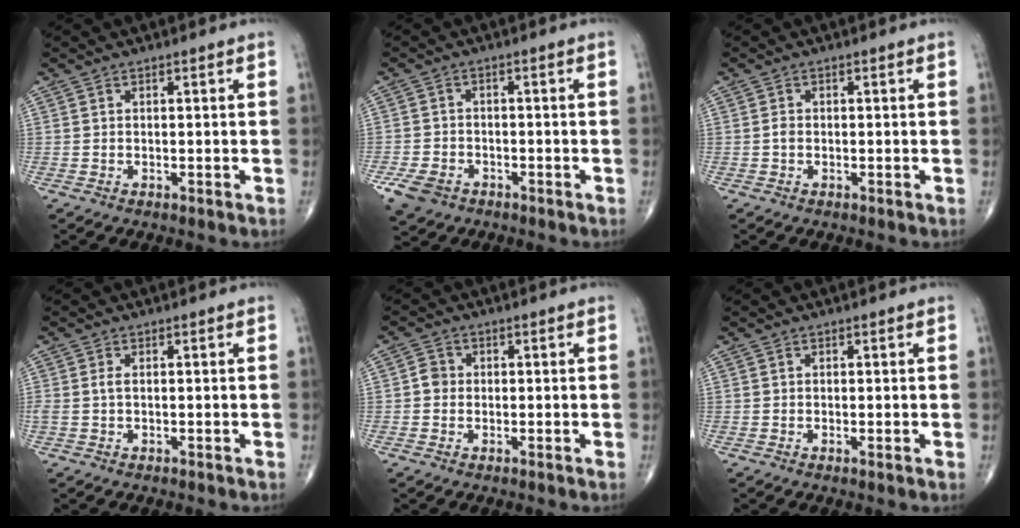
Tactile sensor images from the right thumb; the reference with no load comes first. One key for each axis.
{"total": 5.9, "fx": -3.3, "fy": 4.2, "fz": 2.5, "tx": -0.053, "ty": 0.012, "tz": -0.054}
{"total": 1.0, "fx": -0.3, "fy": 0.7, "fz": 0.6, "tx": -0.011, "ty": 0.001, "tz": -0.007}
{"total": 1.3, "fx": 0.1, "fy": 0.6, "fz": 1.1, "tx": -0.028, "ty": 0.000, "tz": 0.001}
{"total": 2.5, "fx": -0.2, "fy": 2.3, "fz": 1.0, "tx": -0.006, "ty": 0.006, "tz": -0.009}
{"total": 0.7, "fx": -0.1, "fy": 0.0, "fz": 0.7, "tx": -0.017, "ty": -0.004, "tz": -0.004}